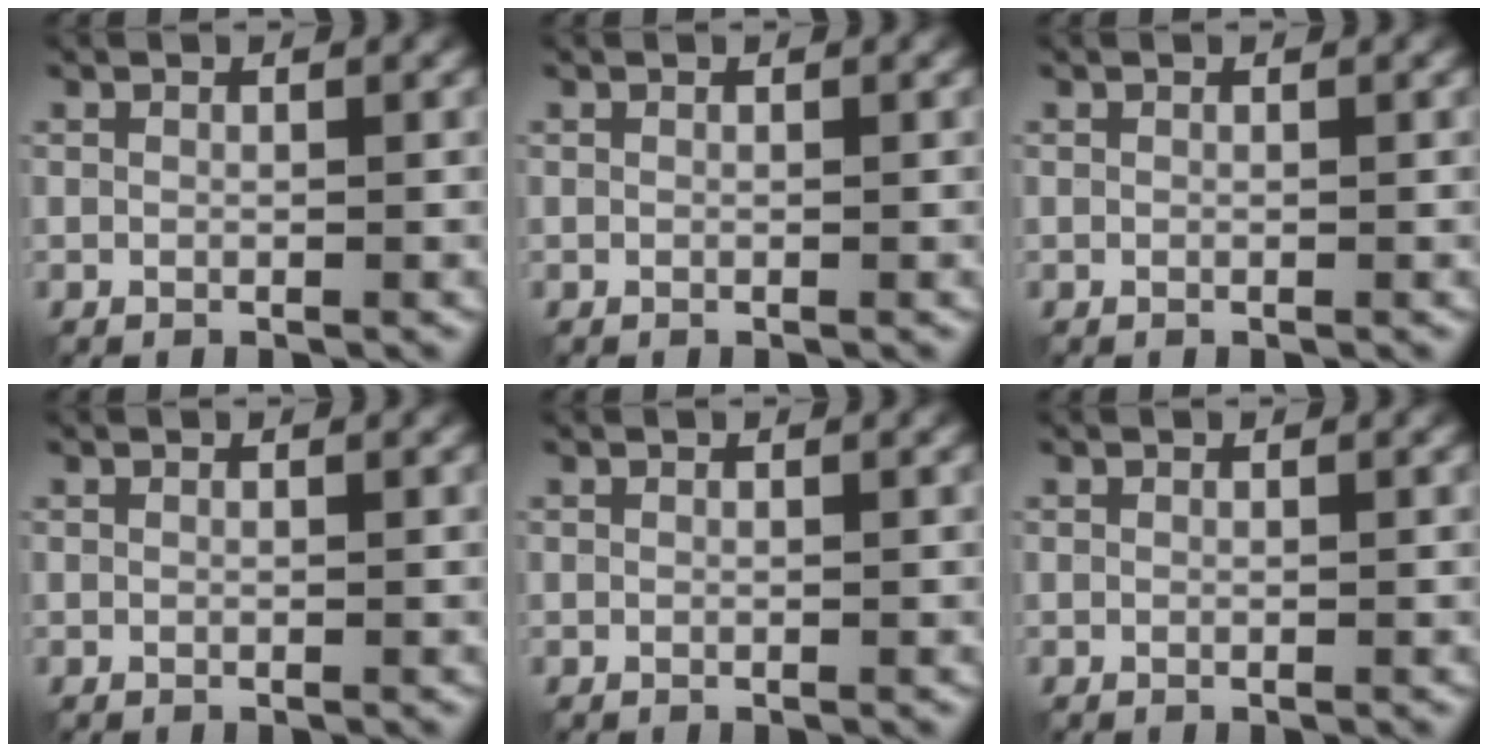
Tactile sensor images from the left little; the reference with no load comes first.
{"total": 0.0}
{"total": 0.0}
{"total": 0.0}
{"total": 0.0}
{"total": 0.0}